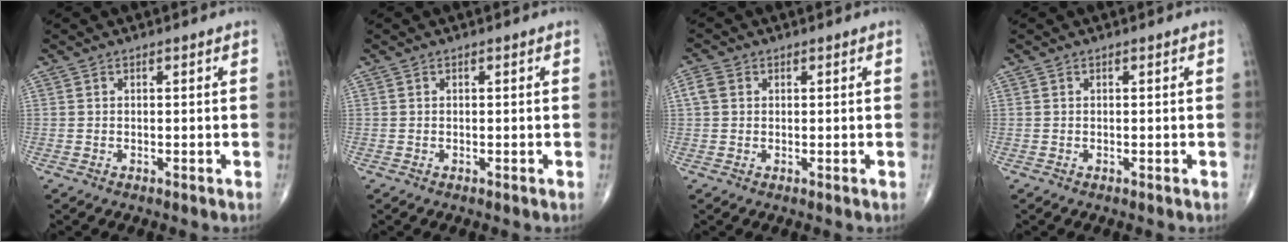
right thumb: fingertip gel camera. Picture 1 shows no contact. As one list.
[{"total": 0.0}, {"total": 2.5, "force": [0.6, 2.0, 1.4], "torque": [-0.033, 0.008, 0.012]}, {"total": 0.0}]